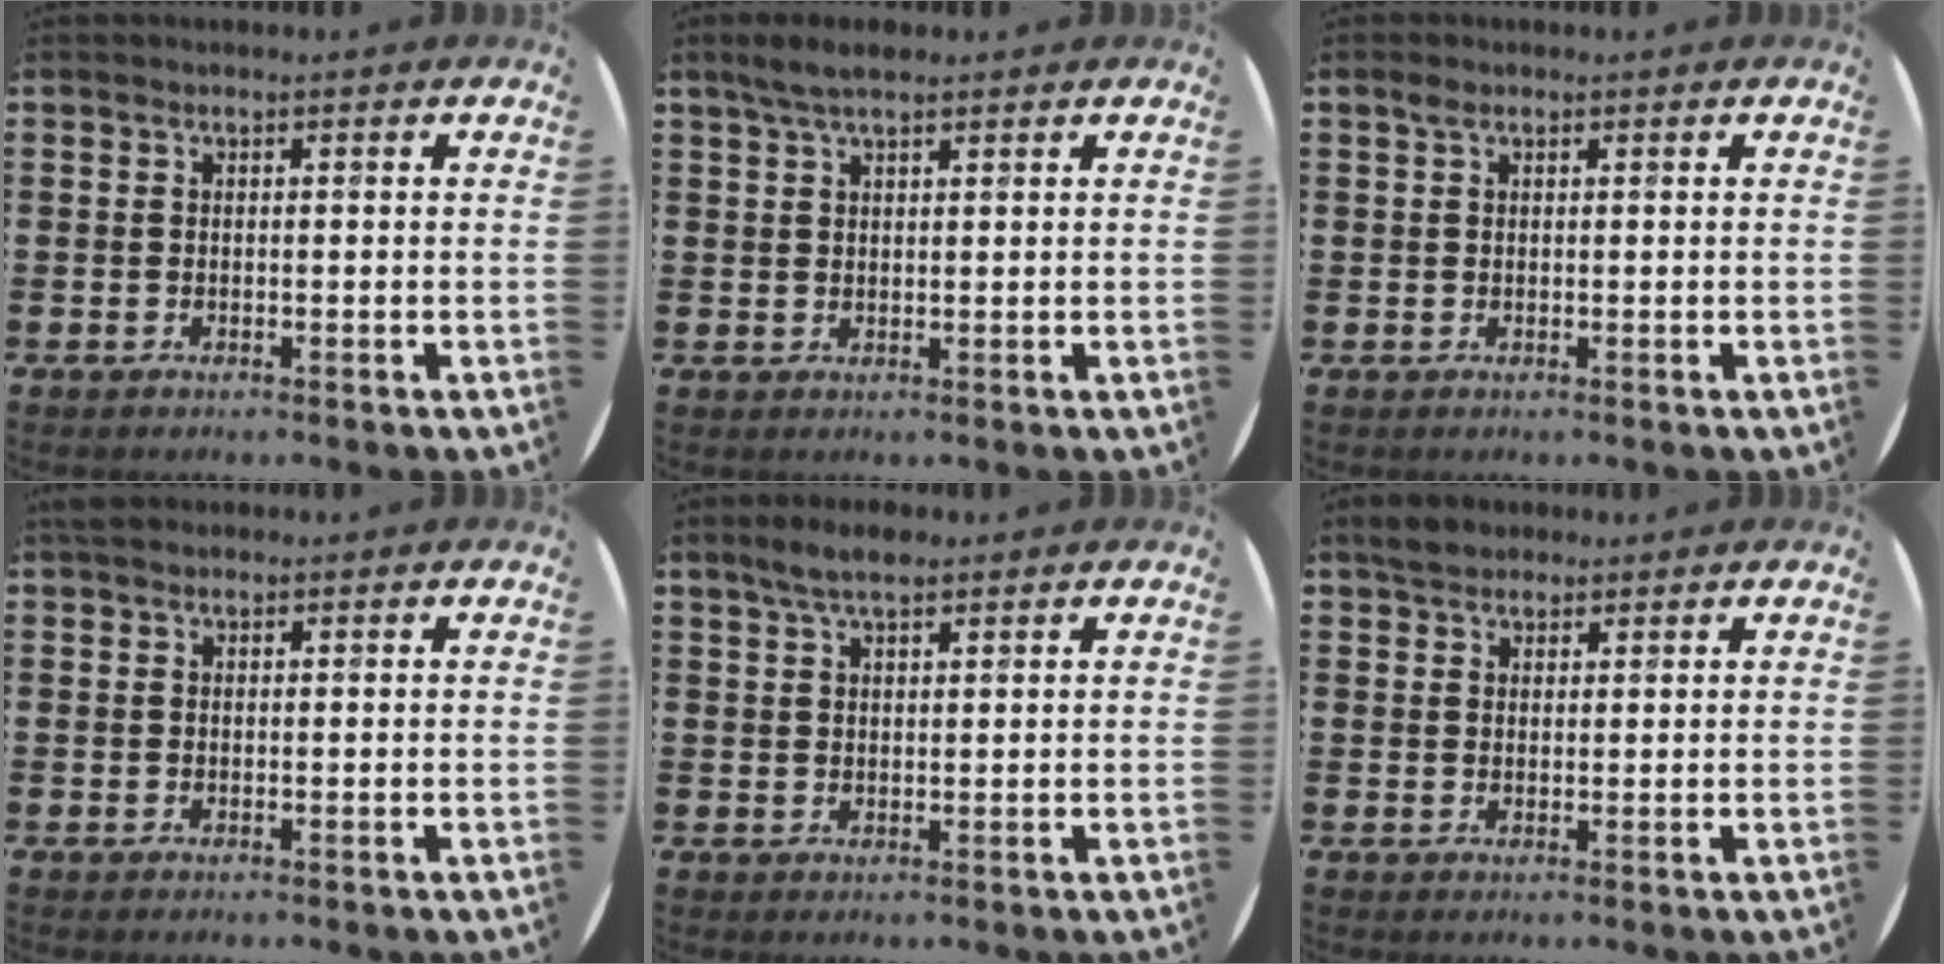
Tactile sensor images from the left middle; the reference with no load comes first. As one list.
[{"total": 3.1, "force": [2.3, 0.8, 1.8], "torque": [-0.039, 0.007, 0.041]}, {"total": 0.9, "force": [0.5, 0.6, 0.5], "torque": [-0.002, 0.002, 0.008]}, {"total": 1.0, "force": [0.9, 0.5, 0.3], "torque": [0.002, 0.002, 0.014]}, {"total": 3.8, "force": [3.0, 1.1, 2.0], "torque": [-0.036, 0.003, 0.051]}, {"total": 2.8, "force": [2.5, 1.3, 0.4], "torque": [-0.004, 0.005, 0.046]}]